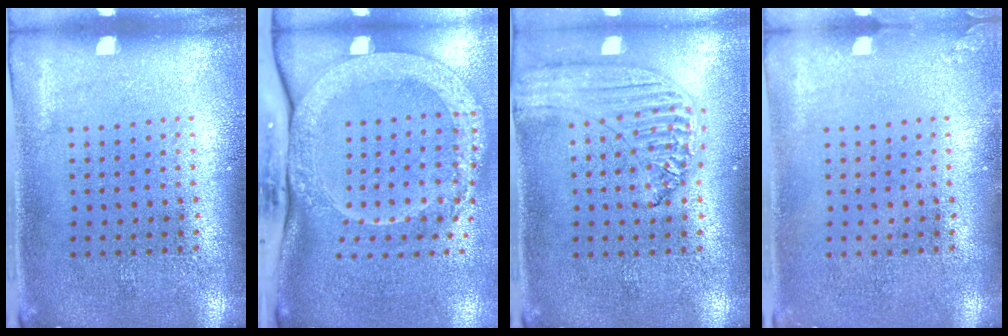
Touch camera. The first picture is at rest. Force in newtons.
{"total": 3.3, "press": 2.3, "slide": 2.4}
{"total": 1.3, "press": 1.3, "slide": 0.1}
{"total": 0.6, "press": 0.6, "slide": 0.0}